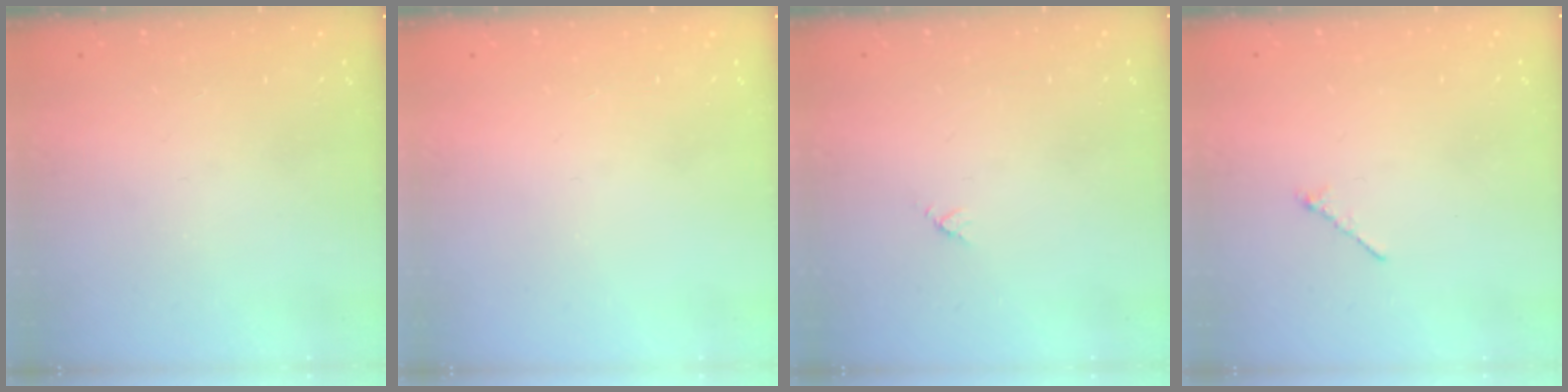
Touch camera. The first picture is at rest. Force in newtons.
{"total": 0.0}
{"total": 2.9, "press": 2.9, "slide": 0.3}
{"total": 0.8, "press": 0.7, "slide": 0.4}